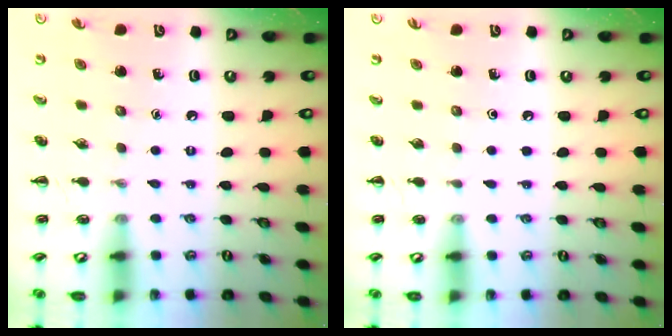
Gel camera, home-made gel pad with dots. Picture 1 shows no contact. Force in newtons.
{"total": 0.0}